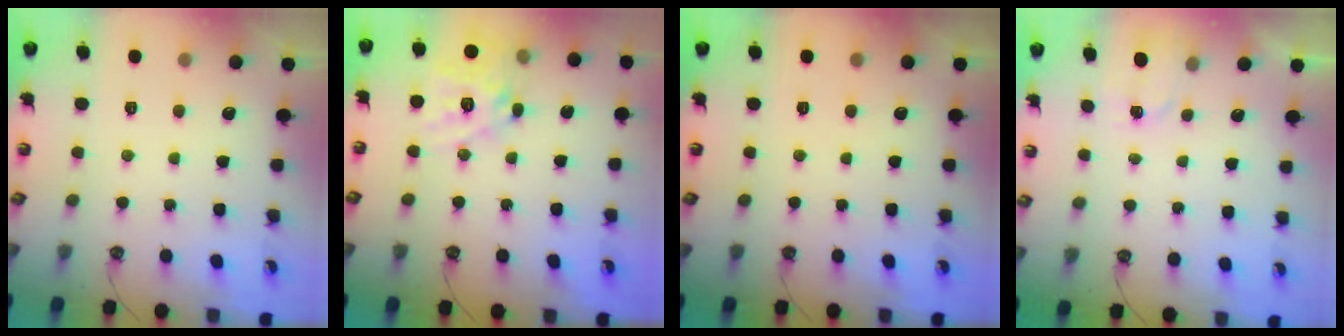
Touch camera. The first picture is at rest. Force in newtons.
{"total": 14.9, "press": 14.8, "slide": 1.3}
{"total": 0.0}
{"total": 2.3, "press": 2.3, "slide": 0.2}